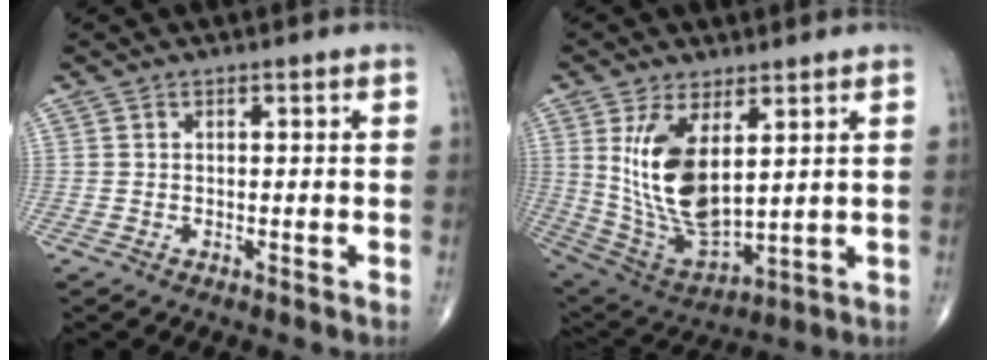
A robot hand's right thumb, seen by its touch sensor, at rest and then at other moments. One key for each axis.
{"total": 15.2, "fx": 4.1, "fy": 7.1, "fz": 12.8, "tx": -0.239, "ty": -0.026, "tz": 0.102}